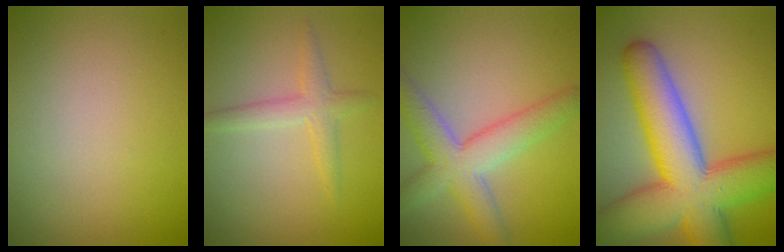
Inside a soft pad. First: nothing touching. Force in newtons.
{"total": 2.3, "press": 2.3, "slide": 0.1}
{"total": 5.9, "press": 5.9, "slide": 0.4}
{"total": 13.2, "press": 13.2, "slide": 0.4}